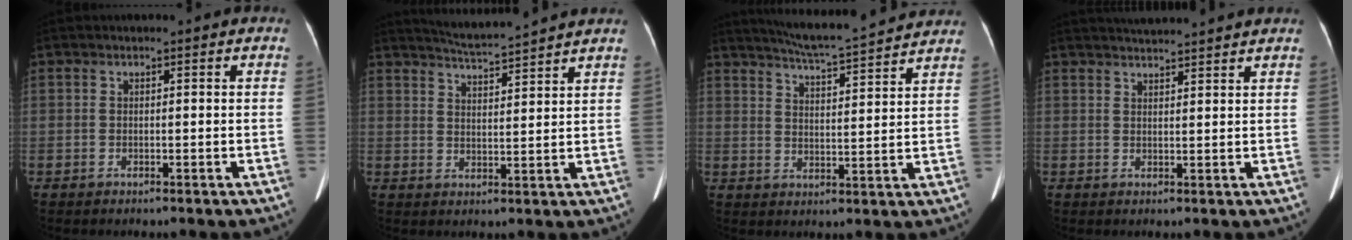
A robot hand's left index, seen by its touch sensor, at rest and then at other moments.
{"total": 8.2, "force": [7.8, -1.0, 2.4], "torque": [-0.054, 0.009, 0.123]}
{"total": 14.2, "force": [13.2, 0.1, 5.2], "torque": [-0.094, 0.011, 0.184]}
{"total": 7.5, "force": [7.2, -0.4, 2.3], "torque": [-0.040, 0.027, 0.098]}